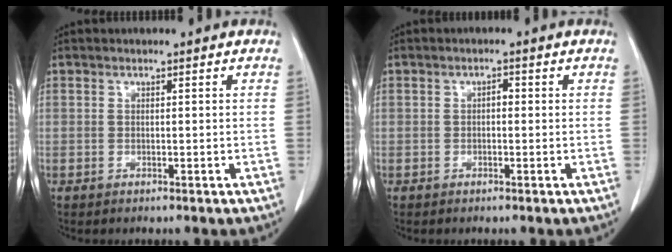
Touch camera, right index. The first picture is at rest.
{"total": 1.1, "force": [0.1, 0.6, 1.0], "torque": [-0.012, 0.004, 0.000]}